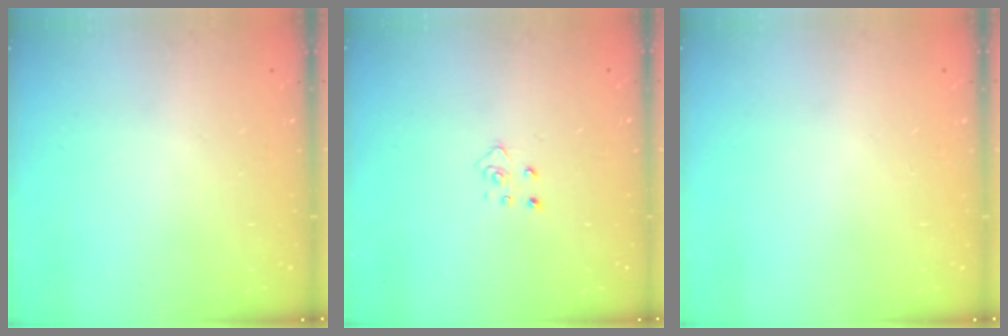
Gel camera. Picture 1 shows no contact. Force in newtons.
{"total": 3.8, "press": 3.8, "slide": 0.4}
{"total": 0.0}